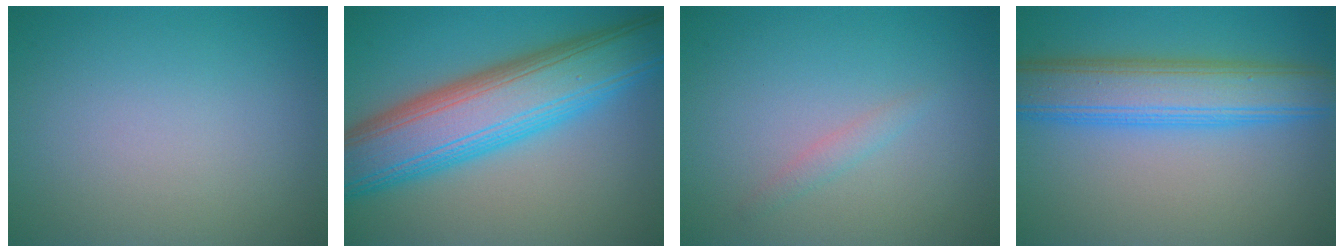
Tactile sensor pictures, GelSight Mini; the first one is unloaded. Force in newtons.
{"total": 11.2, "press": 11.2, "slide": 0.2}
{"total": 0.9, "press": 0.8, "slide": 0.0}
{"total": 7.1, "press": 7.1, "slide": 0.1}